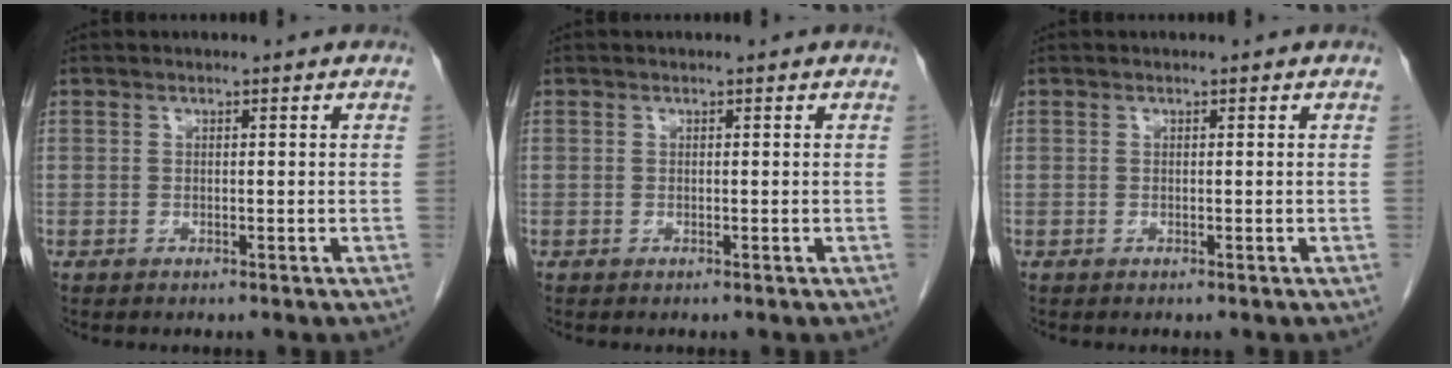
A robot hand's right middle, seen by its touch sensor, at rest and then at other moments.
{"total": 0.0}
{"total": 0.0}